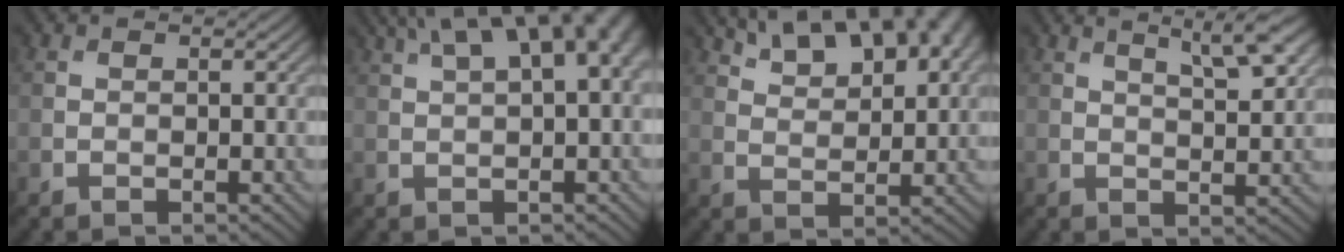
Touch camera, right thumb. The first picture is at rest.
{"total": 10.7, "force": [4.2, 3.8, 9.1], "torque": [-0.139, 0.031, 0.064]}
{"total": 13.2, "force": [8.6, 5.3, 8.5], "torque": [-0.152, 0.024, 0.126]}
{"total": 6.0, "force": [3.5, 1.4, 4.8], "torque": [-0.058, 0.010, 0.055]}